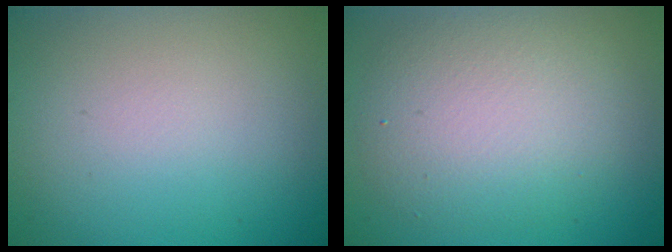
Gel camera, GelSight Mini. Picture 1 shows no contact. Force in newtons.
{"total": 5.7, "press": 5.7, "slide": 0.6}